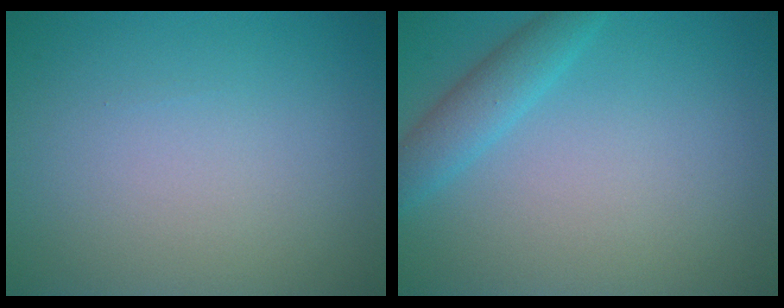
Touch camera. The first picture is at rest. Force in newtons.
{"total": 2.1, "press": 2.1, "slide": 0.2}